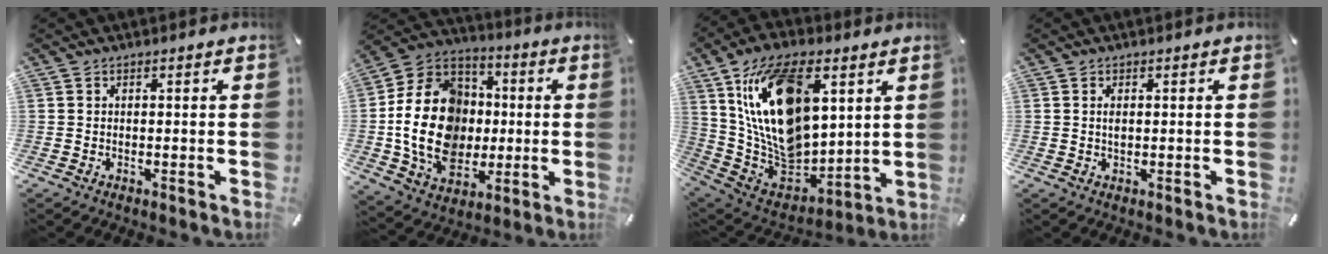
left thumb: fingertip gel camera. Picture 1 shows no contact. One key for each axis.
{"total": 22.1, "fx": -1.8, "fy": 17.3, "fz": 13.7, "tx": -0.289, "ty": 0.016, "tz": -0.023}
{"total": 22.1, "fx": 7.9, "fy": 13.8, "fz": 15.4, "tx": -0.310, "ty": -0.037, "tz": 0.136}
{"total": 1.4, "fx": 0.3, "fy": 0.6, "fz": 1.2, "tx": -0.026, "ty": 0.002, "tz": 0.003}